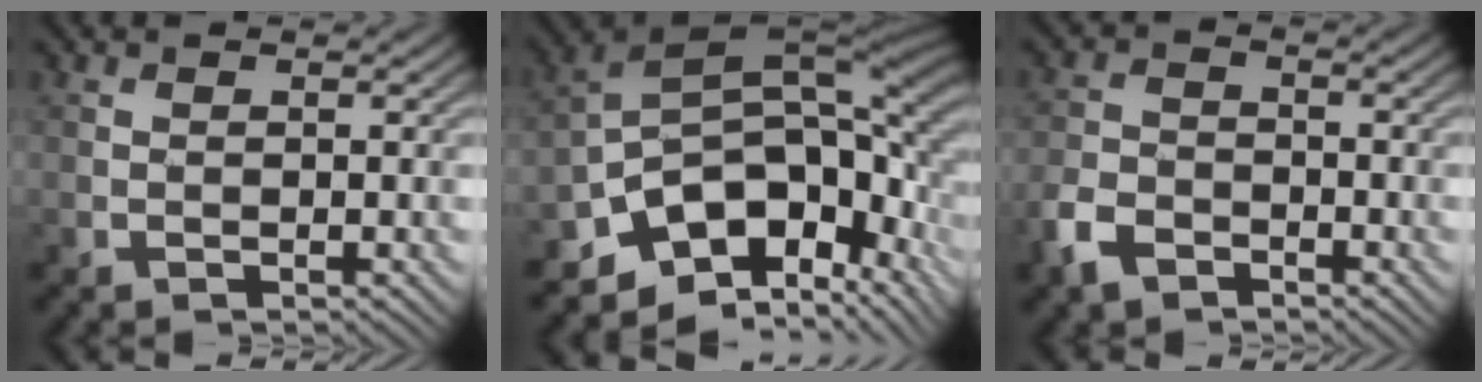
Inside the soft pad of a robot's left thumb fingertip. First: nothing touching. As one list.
[{"total": 14.9, "force": [-5.9, 9.9, 9.5], "torque": [-0.159, -0.033, -0.093]}, {"total": 4.7, "force": [-3.2, 2.7, 2.1], "torque": [-0.055, -0.008, -0.075]}]